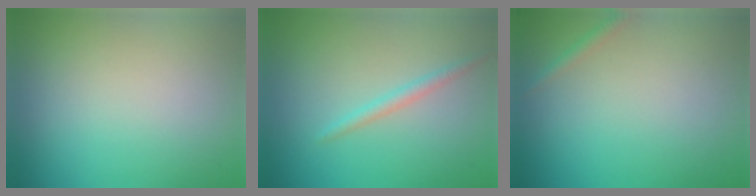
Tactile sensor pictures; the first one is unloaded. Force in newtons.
{"total": 1.4, "press": 1.4, "slide": 0.1}
{"total": 0.9, "press": 0.9, "slide": 0.0}